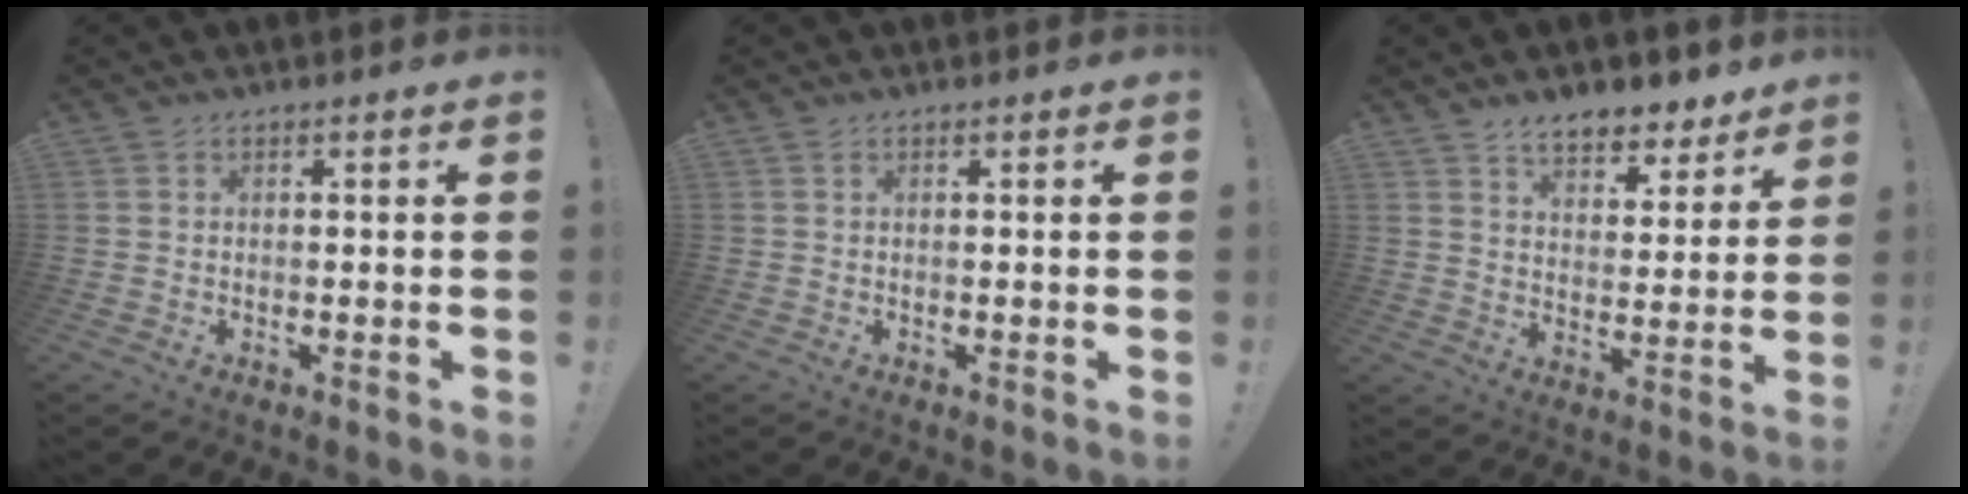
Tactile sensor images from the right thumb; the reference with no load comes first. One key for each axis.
{"total": 0.0}
{"total": 9.0, "fx": 7.1, "fy": 4.2, "fz": 3.6, "tx": -0.054, "ty": -0.045, "tz": 0.131}